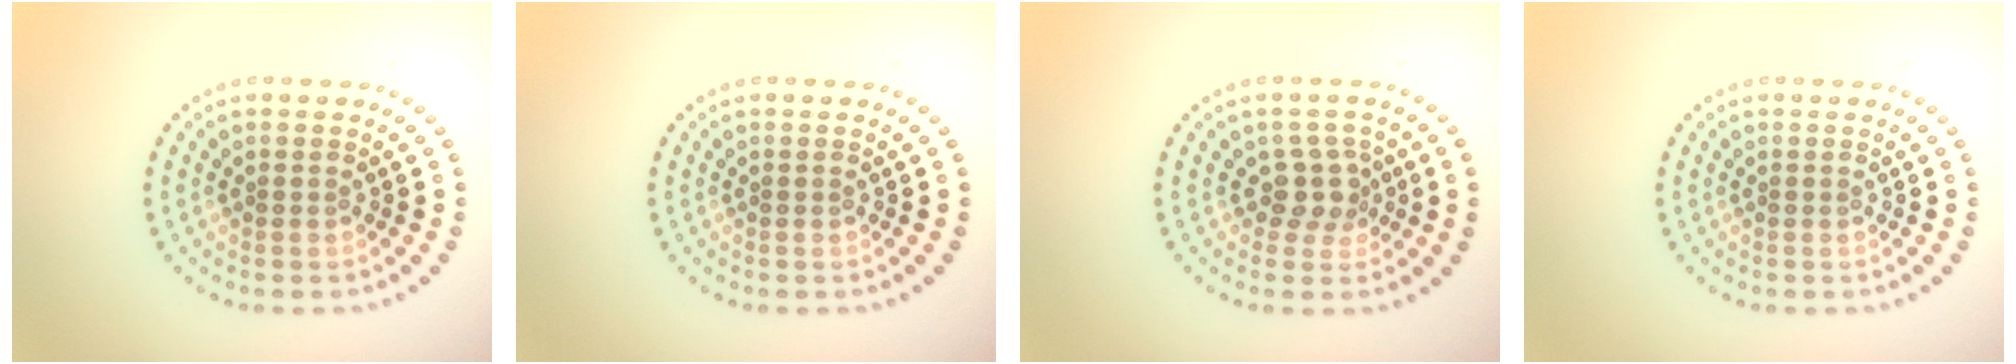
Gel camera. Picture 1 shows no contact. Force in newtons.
{"total": 0.0}
{"total": 2.3, "press": 1.8, "slide": 1.4}
{"total": 0.0}